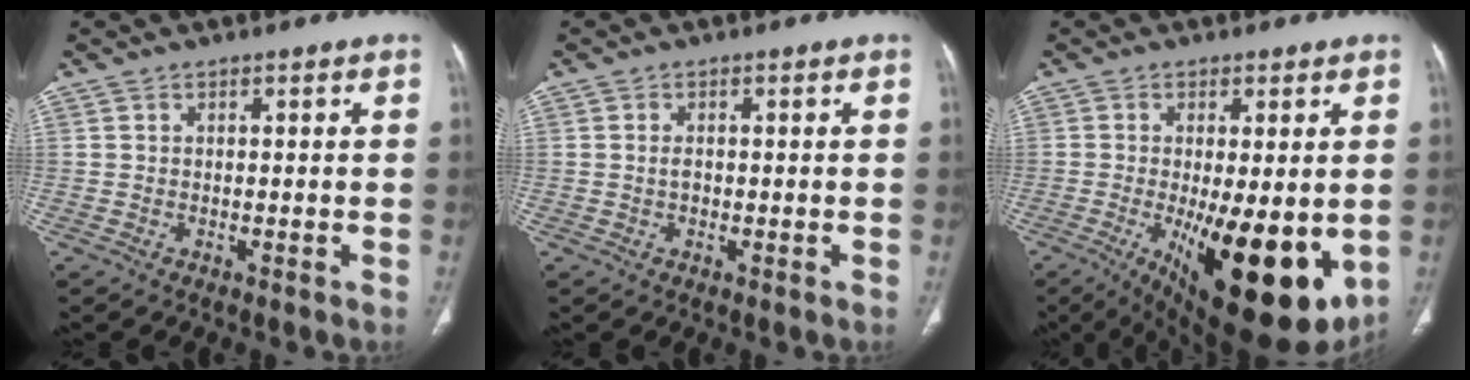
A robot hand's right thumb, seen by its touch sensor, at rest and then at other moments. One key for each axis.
{"total": 1.2, "fx": -0.2, "fy": 0.9, "fz": 0.9, "tx": -0.017, "ty": 0.002, "tz": -0.003}
{"total": 20.0, "fx": -4.4, "fy": 7.1, "fz": 18.1, "tx": -0.232, "ty": -0.035, "tz": -0.040}